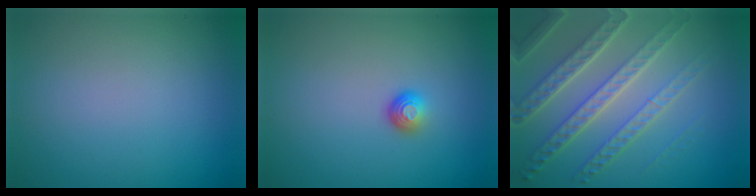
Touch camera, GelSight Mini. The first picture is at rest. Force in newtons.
{"total": 1.6, "press": 1.0, "slide": 1.3}
{"total": 7.6, "press": 5.2, "slide": 5.5}